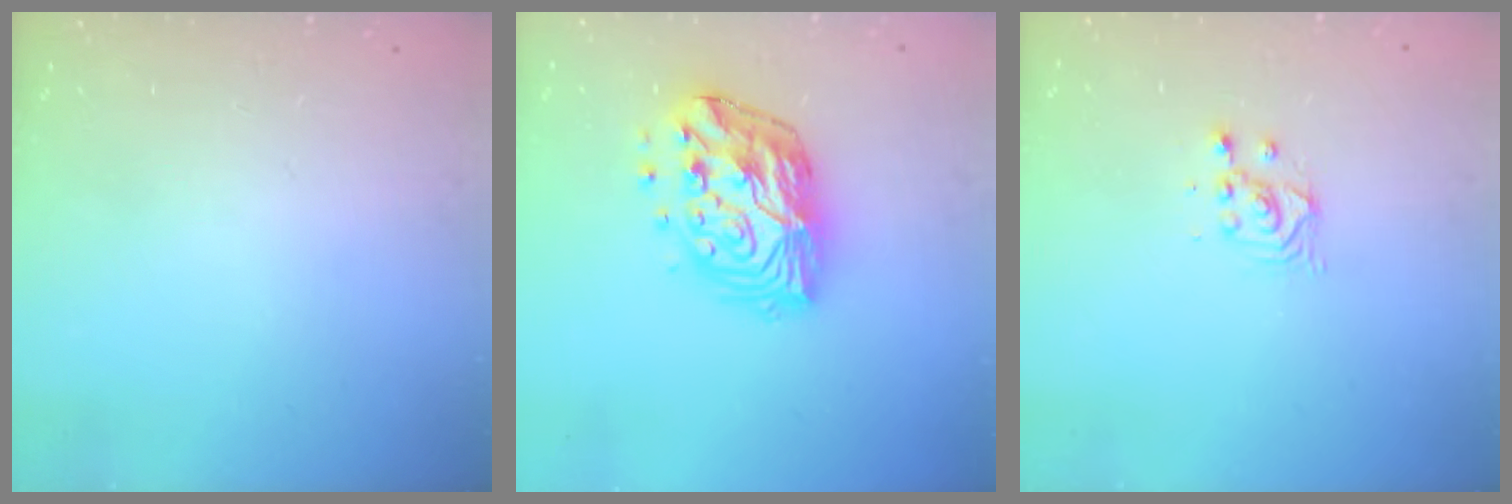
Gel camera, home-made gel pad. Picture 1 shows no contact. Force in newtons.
{"total": 15.0, "press": 15.0, "slide": 1.5}
{"total": 2.8, "press": 2.8, "slide": 0.1}